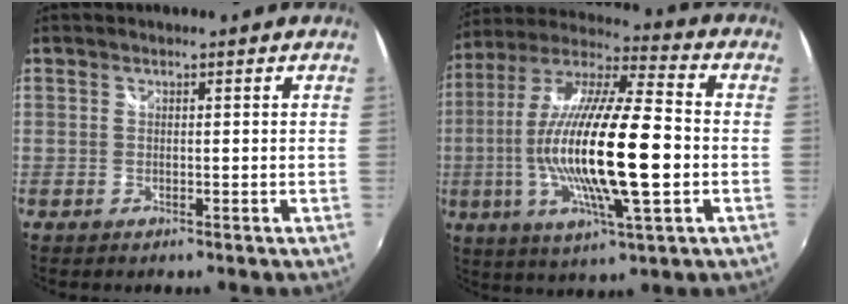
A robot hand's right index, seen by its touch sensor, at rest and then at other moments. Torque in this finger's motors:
{"motor_torque": [1.89, -0.25, 1.05, 0.21]}